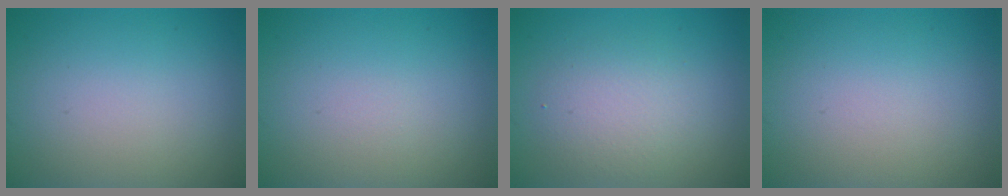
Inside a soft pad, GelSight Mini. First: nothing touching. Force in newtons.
{"total": 0.0}
{"total": 3.2, "press": 3.2, "slide": 0.1}
{"total": 0.0}